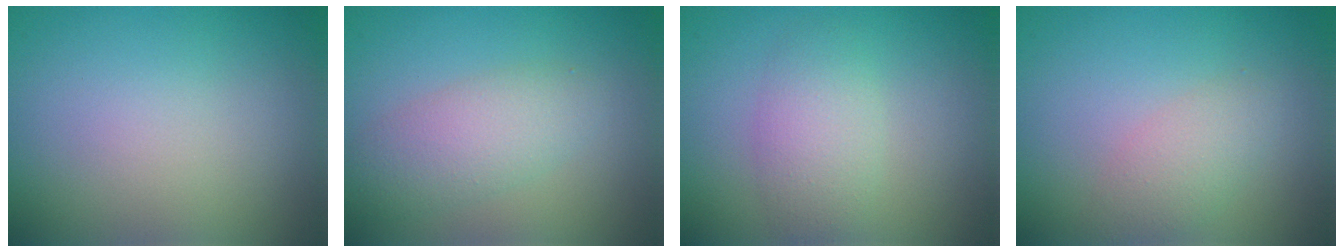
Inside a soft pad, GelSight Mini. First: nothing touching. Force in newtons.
{"total": 3.2, "press": 3.2, "slide": 0.2}
{"total": 3.0, "press": 3.0, "slide": 0.0}
{"total": 2.2, "press": 2.2, "slide": 0.1}